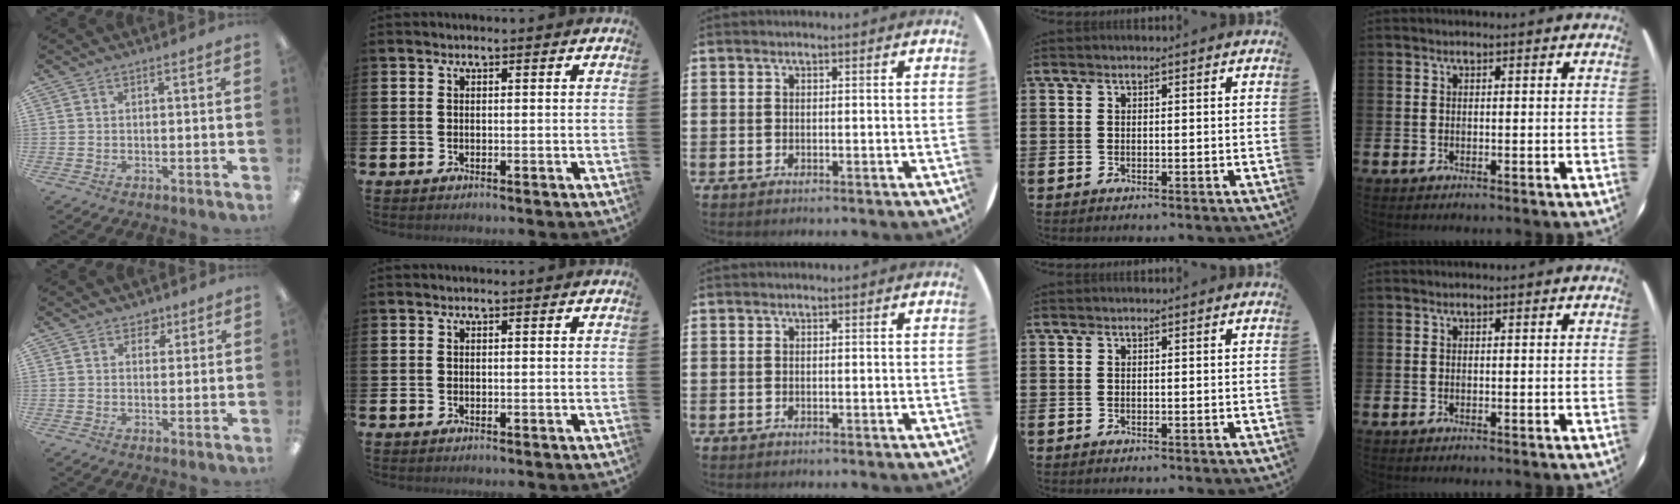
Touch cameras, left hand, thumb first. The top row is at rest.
{"thumb": {"total": 2.7, "force": [1.6, 1.9, 1.1], "torque": [-0.002, -0.005, 0.024]}}